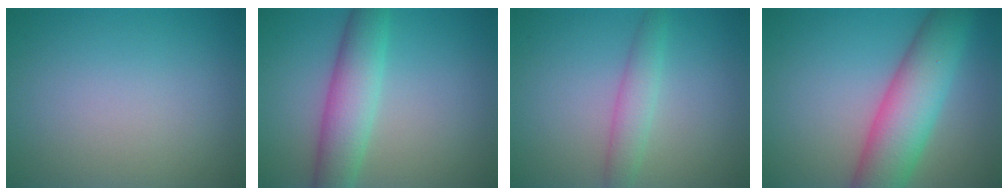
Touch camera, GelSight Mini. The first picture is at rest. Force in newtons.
{"total": 5.3, "press": 5.3, "slide": 0.0}
{"total": 2.5, "press": 2.5, "slide": 0.1}
{"total": 8.3, "press": 8.3, "slide": 0.3}